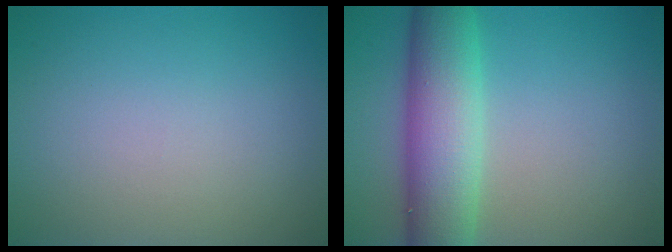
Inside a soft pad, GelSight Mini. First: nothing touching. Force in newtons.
{"total": 7.9, "press": 7.9, "slide": 0.2}